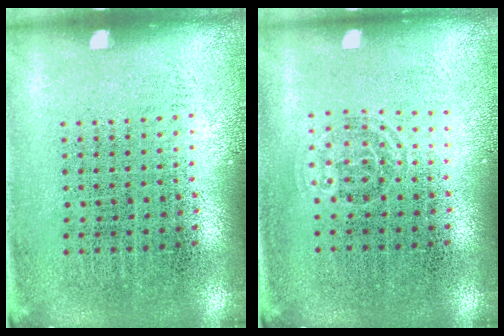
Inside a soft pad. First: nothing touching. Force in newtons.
{"total": 0.8, "press": 0.5, "slide": 0.5}